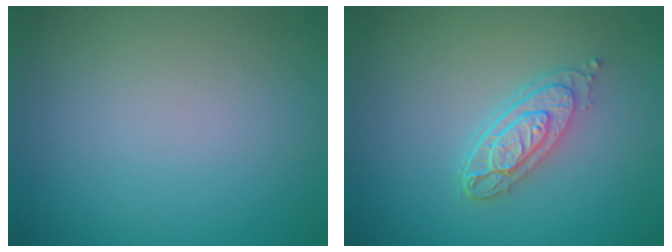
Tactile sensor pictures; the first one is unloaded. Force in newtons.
{"total": 4.1, "press": 3.1, "slide": 2.6}